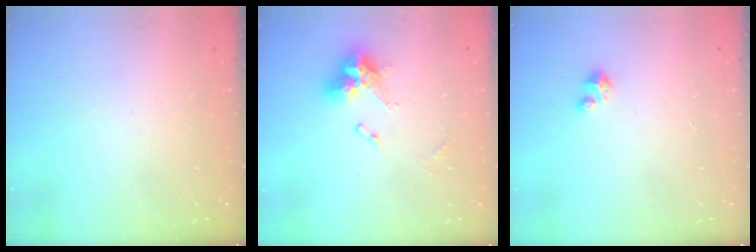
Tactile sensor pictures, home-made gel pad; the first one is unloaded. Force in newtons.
{"total": 11.5, "press": 11.4, "slide": 1.4}
{"total": 1.8, "press": 1.8, "slide": 0.1}